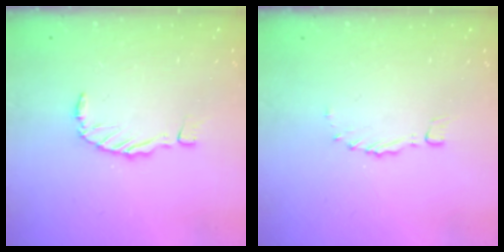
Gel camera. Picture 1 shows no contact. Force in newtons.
{"total": 0.0}